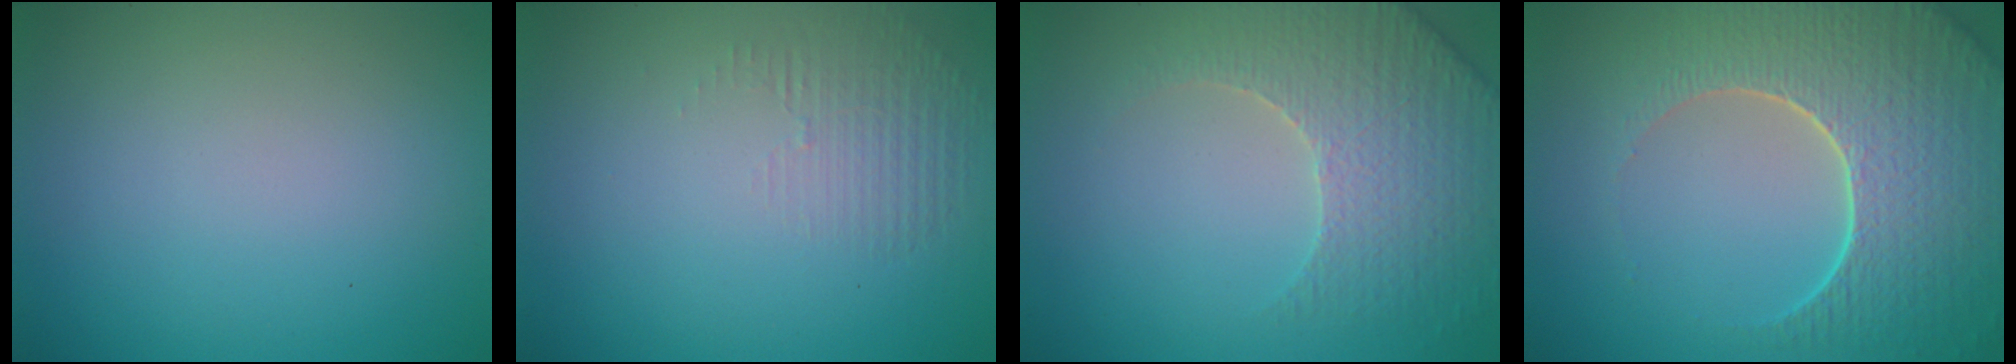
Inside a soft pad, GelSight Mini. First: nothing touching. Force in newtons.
{"total": 1.4, "press": 0.1, "slide": 1.4}
{"total": 4.6, "press": 4.2, "slide": 2.1}
{"total": 8.0, "press": 6.2, "slide": 5.2}